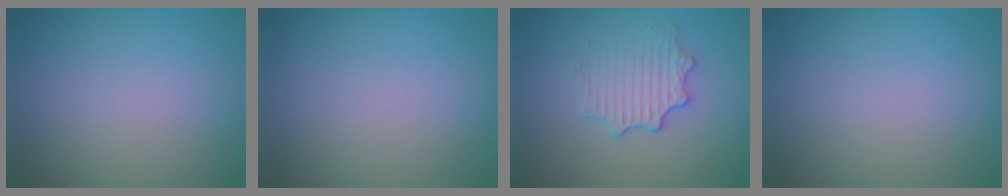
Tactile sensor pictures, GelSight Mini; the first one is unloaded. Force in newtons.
{"total": 0.0}
{"total": 3.4, "press": 2.8, "slide": 1.9}
{"total": 0.0}